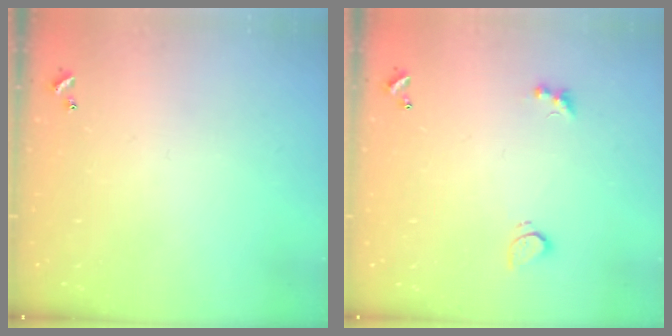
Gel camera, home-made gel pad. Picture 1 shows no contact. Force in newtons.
{"total": 3.1, "press": 2.8, "slide": 1.3}